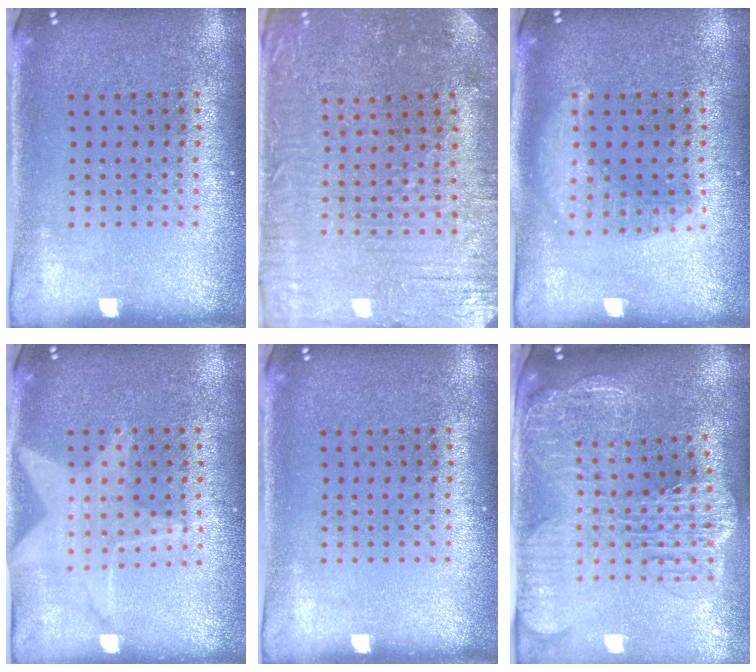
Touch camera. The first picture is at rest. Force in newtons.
{"total": 1.3, "press": 1.3, "slide": 0.4}
{"total": 1.4, "press": 1.4, "slide": 0.1}
{"total": 1.5, "press": 1.4, "slide": 0.4}
{"total": 0.0}
{"total": 3.3, "press": 2.7, "slide": 1.9}